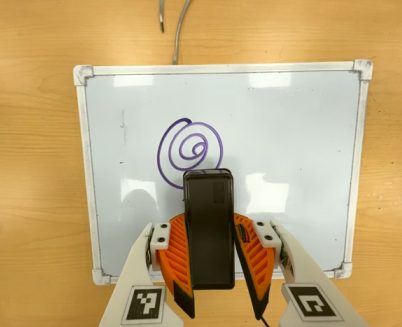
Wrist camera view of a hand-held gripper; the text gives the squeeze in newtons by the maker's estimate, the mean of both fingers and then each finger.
{"total": 7.3, "left": 6.2, "right": 8.3}